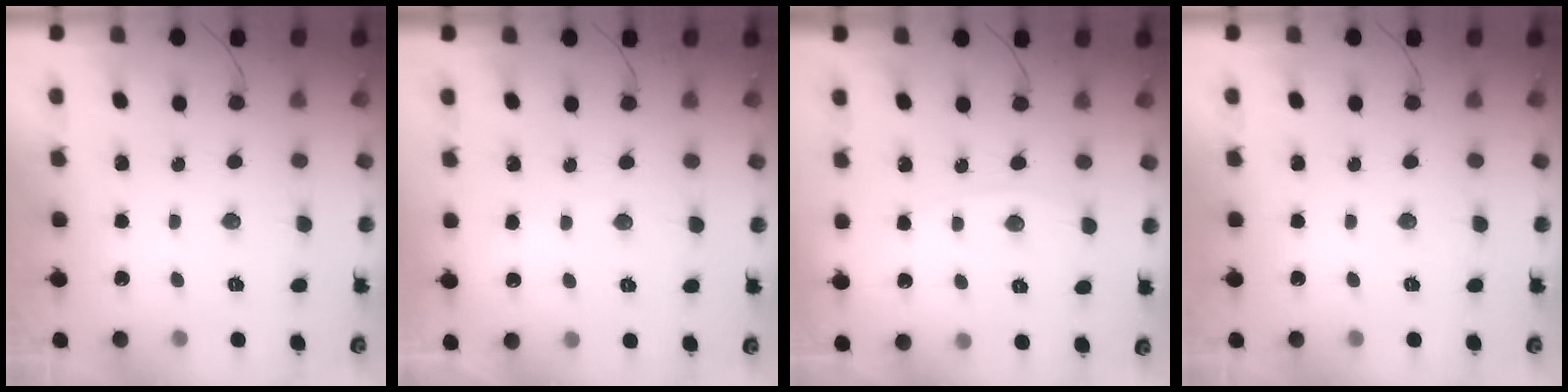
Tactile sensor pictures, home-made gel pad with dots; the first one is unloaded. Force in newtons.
{"total": 2.5, "press": 2.5, "slide": 0.3}
{"total": 4.0, "press": 4.0, "slide": 0.5}
{"total": 0.0}